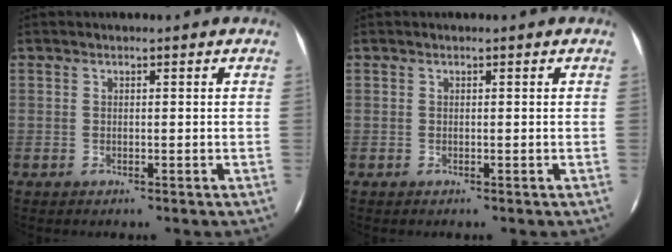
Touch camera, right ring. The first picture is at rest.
{"total": 0.0}